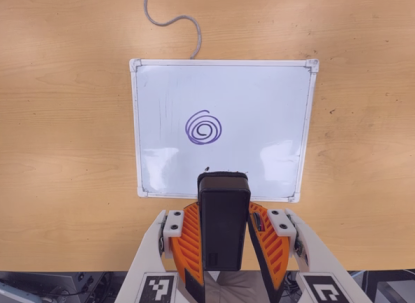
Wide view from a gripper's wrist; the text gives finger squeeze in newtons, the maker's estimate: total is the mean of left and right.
{"total": 4.2, "left": 3.3, "right": 5.1}